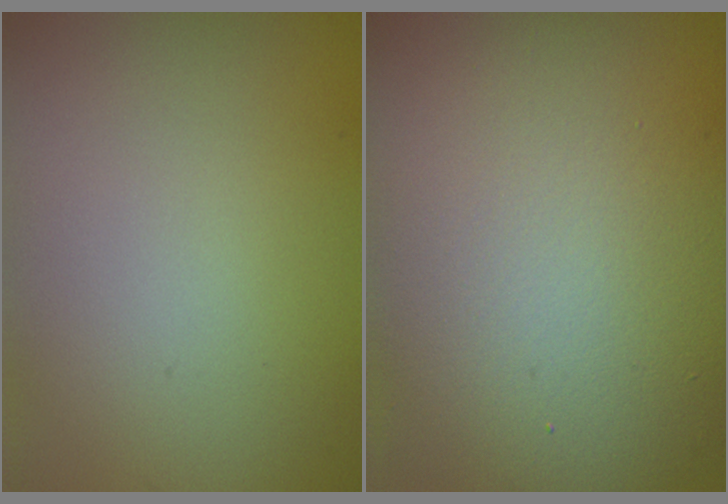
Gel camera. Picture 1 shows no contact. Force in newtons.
{"total": 15.8, "press": 15.8, "slide": 1.3}